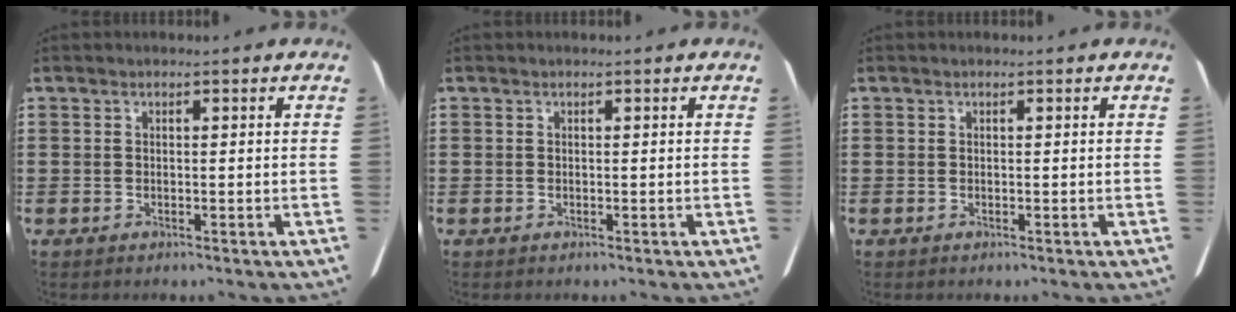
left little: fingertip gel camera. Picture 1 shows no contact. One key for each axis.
{"total": 0.0}
{"total": 0.0}